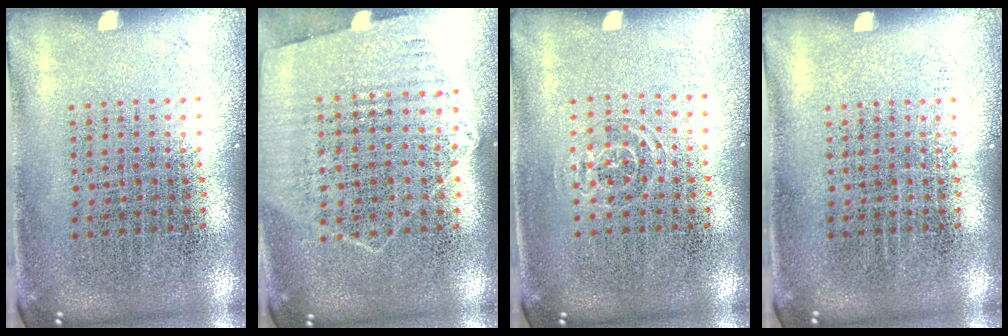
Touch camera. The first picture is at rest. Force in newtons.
{"total": 1.2, "press": 1.1, "slide": 0.4}
{"total": 0.9, "press": 0.6, "slide": 0.6}
{"total": 0.0}